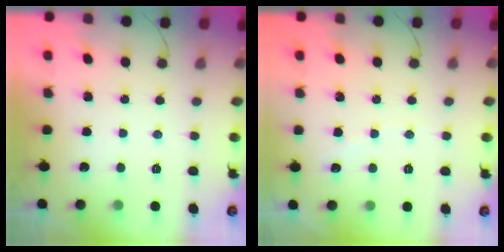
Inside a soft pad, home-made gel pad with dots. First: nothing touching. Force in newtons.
{"total": 2.9, "press": 2.9, "slide": 0.5}